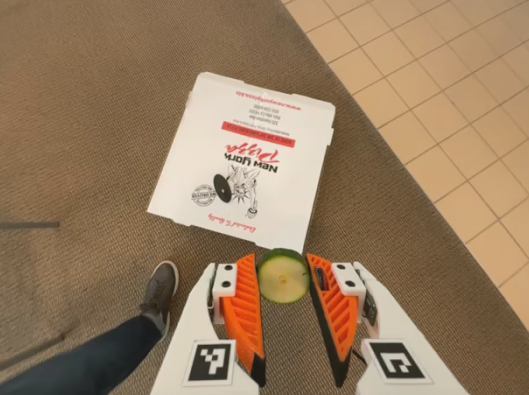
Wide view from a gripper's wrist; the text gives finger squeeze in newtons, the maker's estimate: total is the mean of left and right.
{"total": 8.1, "left": 8.0, "right": 8.2}